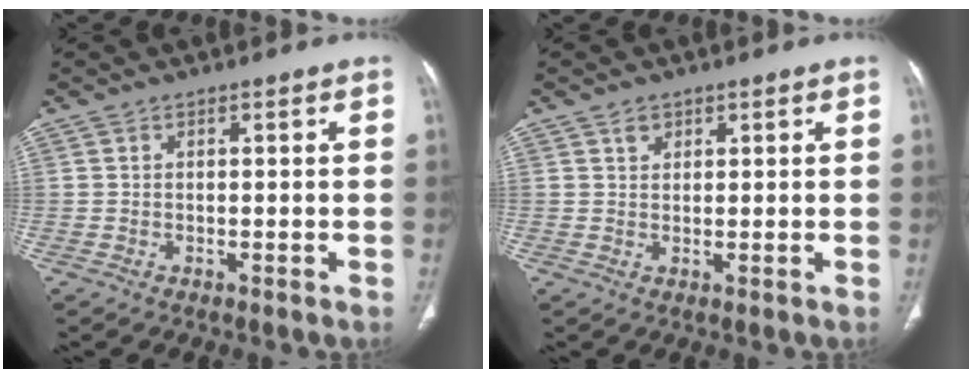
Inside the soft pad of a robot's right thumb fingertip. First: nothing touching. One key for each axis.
{"total": 1.8, "fx": 1.0, "fy": 1.3, "fz": 0.5, "tx": 0.003, "ty": -0.005, "tz": 0.016}